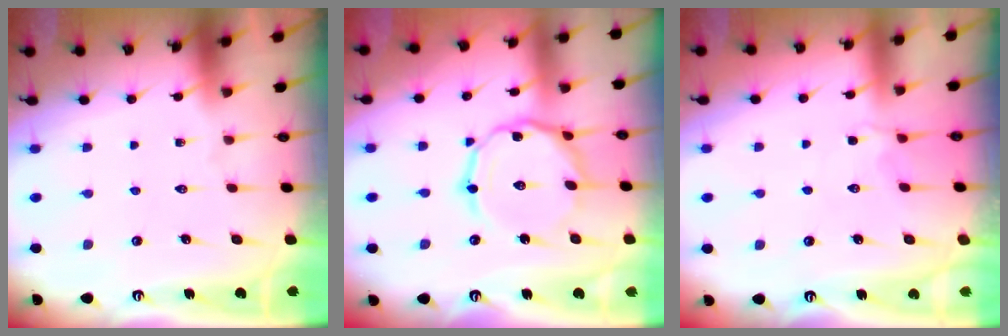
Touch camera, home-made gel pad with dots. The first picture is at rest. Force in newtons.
{"total": 10.3, "press": 10.3, "slide": 0.6}
{"total": 2.1, "press": 1.9, "slide": 0.9}